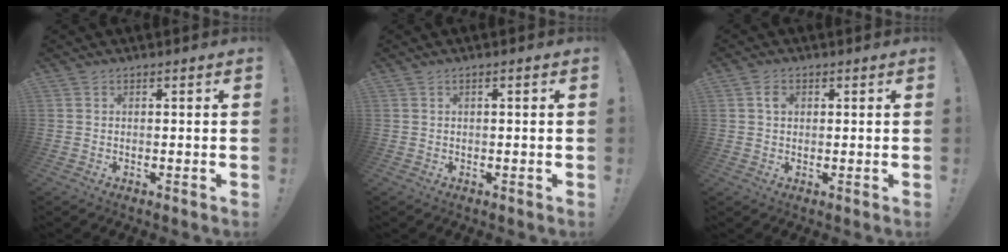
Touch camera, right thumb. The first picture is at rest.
{"total": 1.1, "force": [0.0, -0.1, 1.1], "torque": [-0.020, -0.001, -0.001]}
{"total": 2.5, "force": [0.7, 1.9, 1.5], "torque": [-0.019, 0.001, 0.010]}